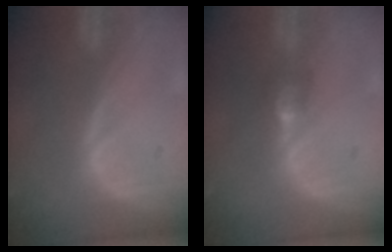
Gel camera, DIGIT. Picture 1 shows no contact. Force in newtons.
{"total": 2.8, "press": 2.6, "slide": 1.0}